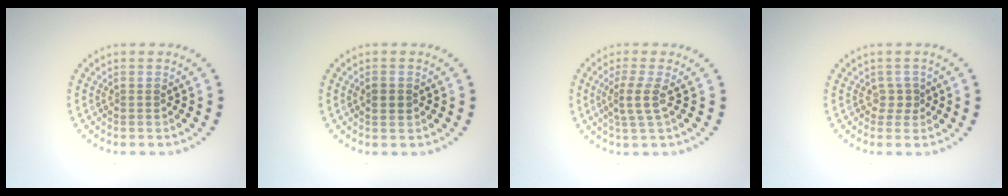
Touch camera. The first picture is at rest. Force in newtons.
{"total": 1.2, "press": 1.2, "slide": 0.0}
{"total": 2.3, "press": 1.6, "slide": 1.6}
{"total": 1.4, "press": 1.0, "slide": 1.0}